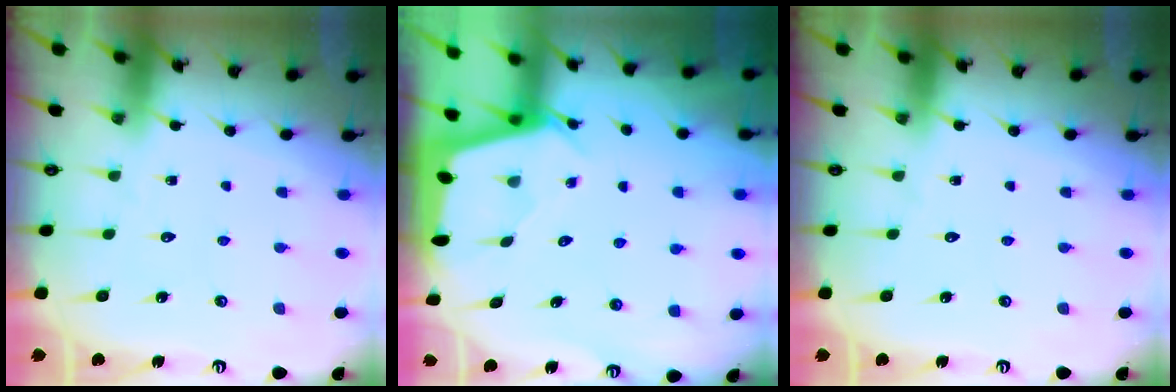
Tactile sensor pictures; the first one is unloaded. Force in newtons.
{"total": 2.5, "press": 2.5, "slide": 0.3}
{"total": 0.0}